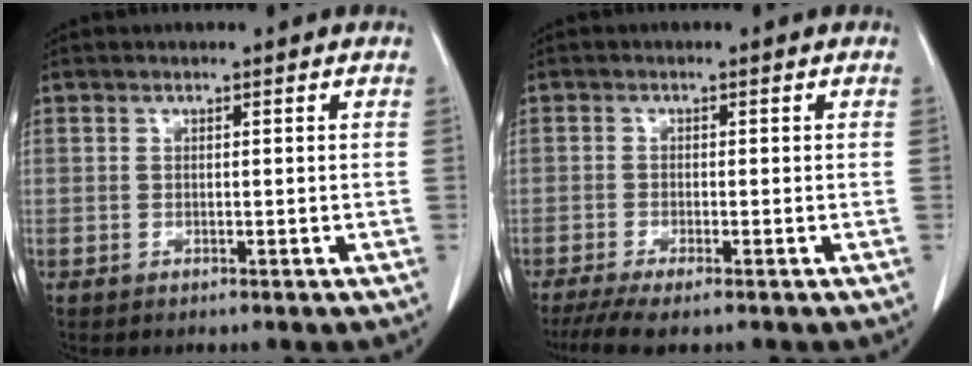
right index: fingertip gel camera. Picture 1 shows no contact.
{"total": 5.4, "force": [-4.1, 0.6, 3.5], "torque": [-0.058, -0.013, -0.068]}